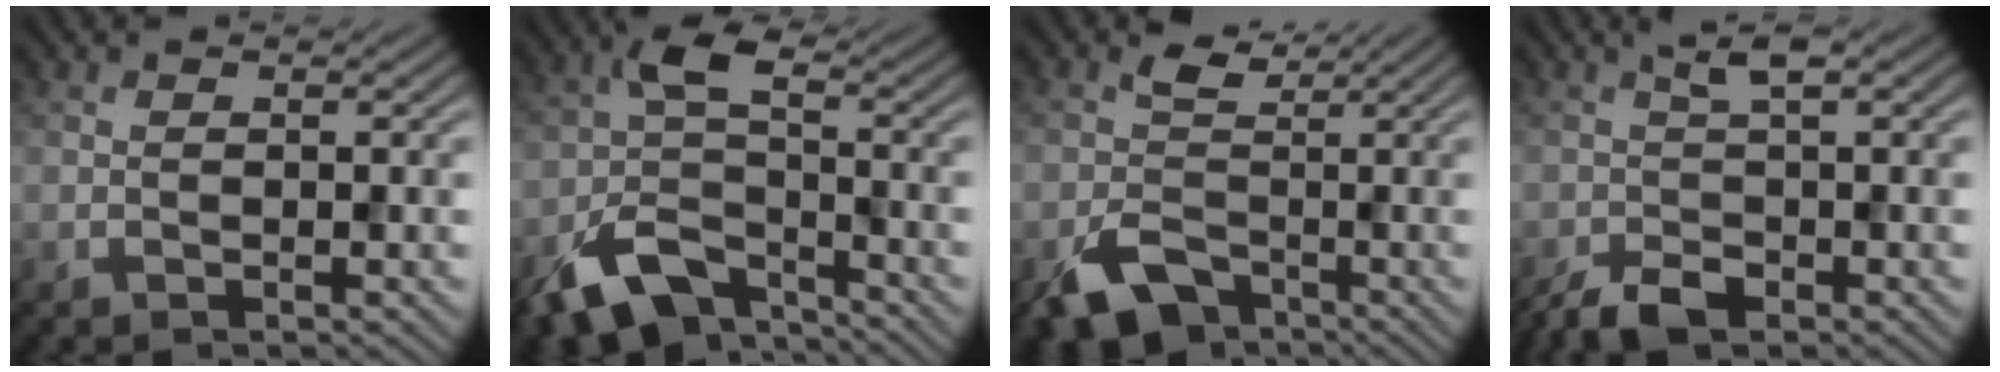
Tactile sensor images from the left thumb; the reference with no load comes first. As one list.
[{"total": 9.6, "force": [-5.9, 4.5, 6.1], "torque": [-0.119, -0.009, -0.122]}, {"total": 6.5, "force": [-2.1, 4.7, 4.0], "torque": [-0.084, -0.010, -0.044]}, {"total": 3.9, "force": [-1.6, 1.3, 3.3], "torque": [-0.073, 0.000, -0.034]}]